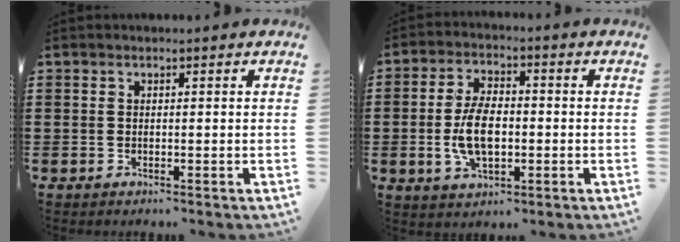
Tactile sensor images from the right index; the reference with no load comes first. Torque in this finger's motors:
{"motor_torque": [1.86, 0.17, 1.04, 0.21]}